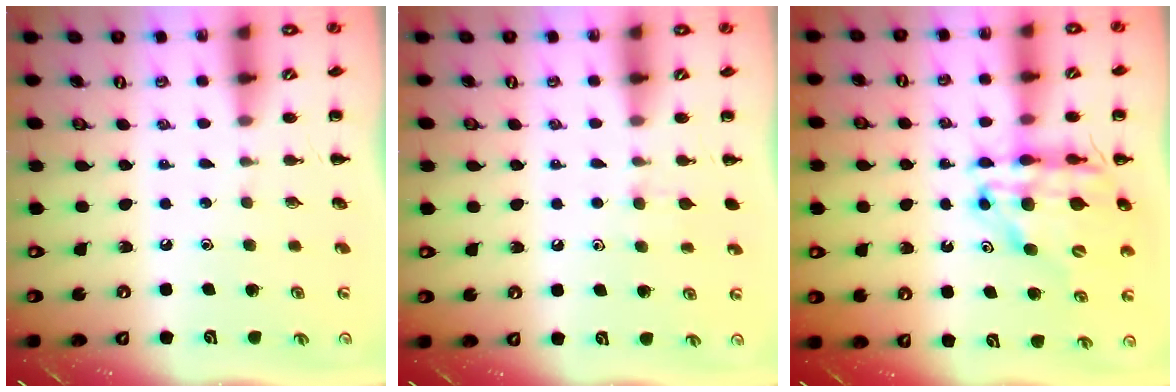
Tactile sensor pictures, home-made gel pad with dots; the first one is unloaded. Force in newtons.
{"total": 5.6, "press": 5.4, "slide": 1.6}
{"total": 15.0, "press": 14.4, "slide": 4.1}